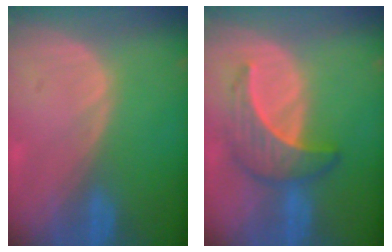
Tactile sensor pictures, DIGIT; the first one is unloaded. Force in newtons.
{"total": 6.4, "press": 6.3, "slide": 1.1}